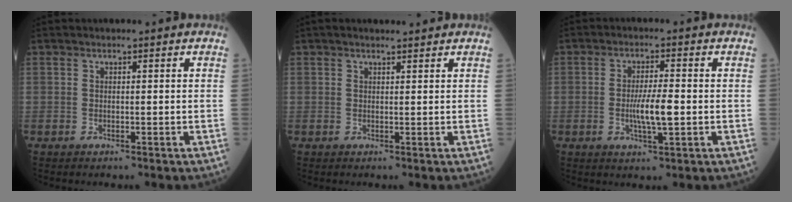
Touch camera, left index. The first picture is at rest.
{"total": 2.4, "force": [2.2, 0.3, 1.0], "torque": [-0.012, 0.014, 0.033]}
{"total": 5.2, "force": [-0.8, 0.6, 5.1], "torque": [-0.100, -0.007, -0.014]}